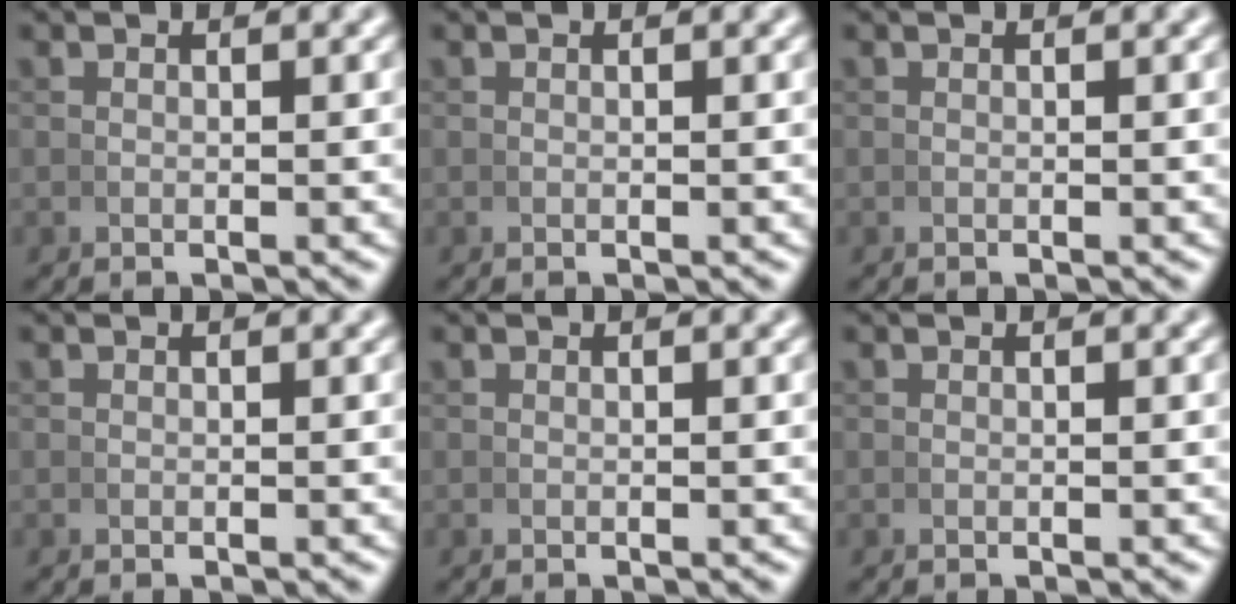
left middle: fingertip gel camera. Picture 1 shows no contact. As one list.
[{"total": 0.0}, {"total": 0.0}, {"total": 0.0}, {"total": 0.0}, {"total": 0.0}]